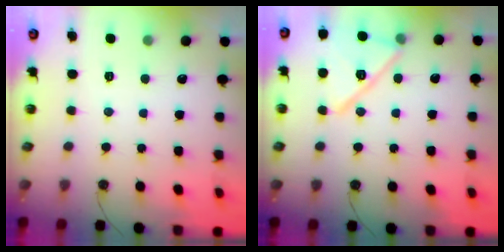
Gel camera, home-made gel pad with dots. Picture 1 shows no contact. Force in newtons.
{"total": 14.2, "press": 13.4, "slide": 4.7}